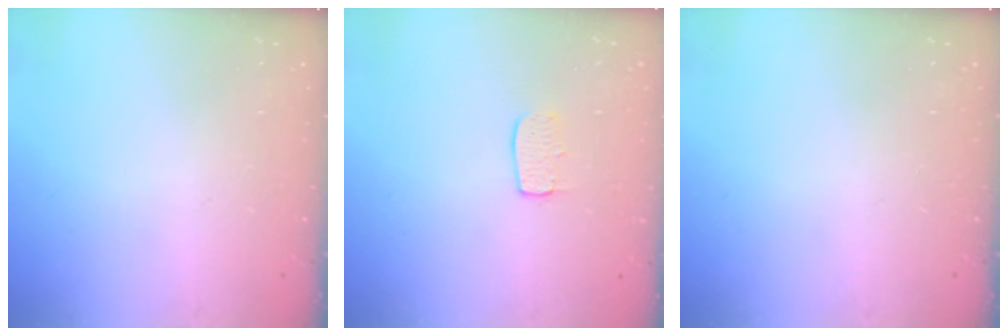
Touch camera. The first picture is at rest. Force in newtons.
{"total": 5.6, "press": 5.6, "slide": 0.4}
{"total": 0.0}